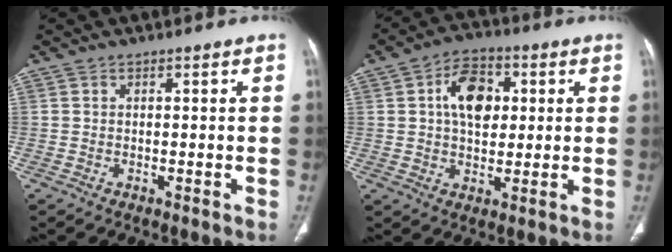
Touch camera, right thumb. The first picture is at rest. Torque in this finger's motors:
{"motor_torque": [1.22, 1.16, 0.75, 0.31, 0.07]}